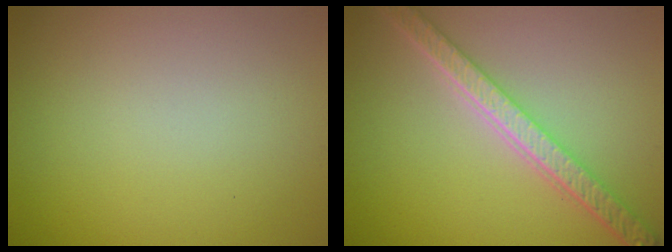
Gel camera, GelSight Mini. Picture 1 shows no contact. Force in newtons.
{"total": 5.2, "press": 4.1, "slide": 3.3}